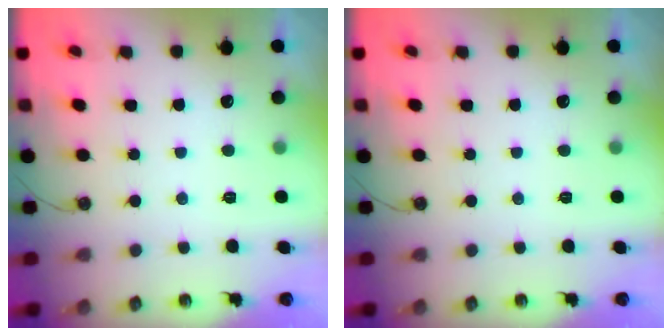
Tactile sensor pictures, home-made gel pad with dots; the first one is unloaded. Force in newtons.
{"total": 0.0}